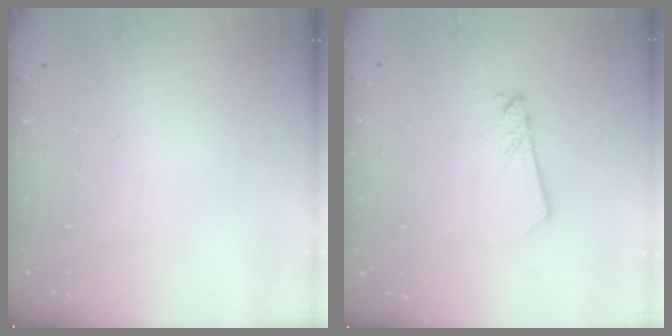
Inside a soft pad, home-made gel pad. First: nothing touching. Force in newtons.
{"total": 2.5, "press": 2.5, "slide": 0.1}